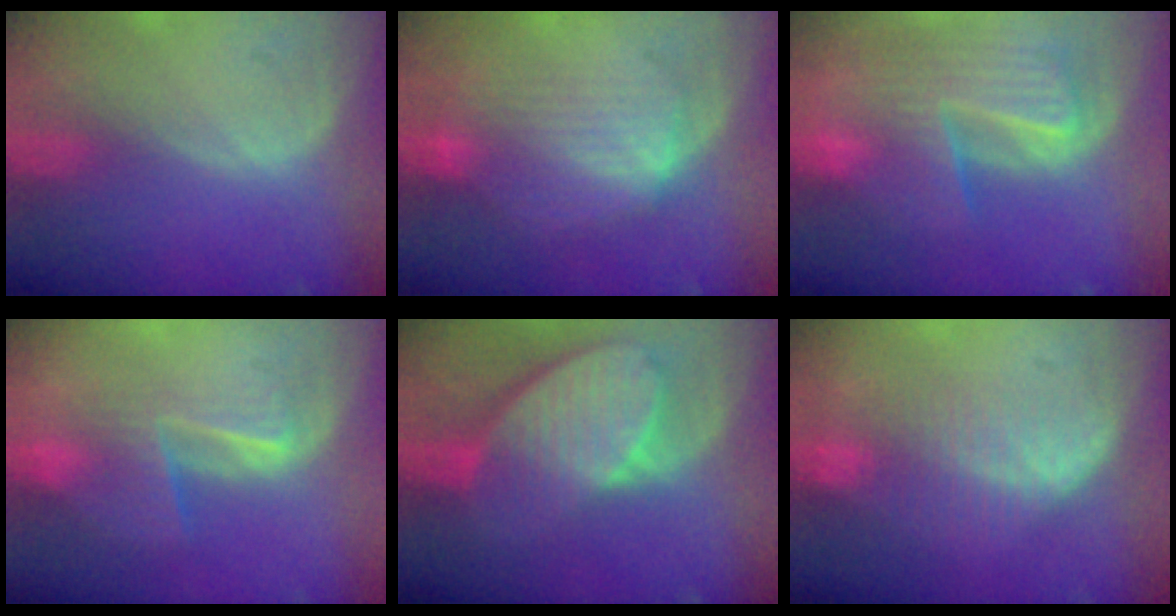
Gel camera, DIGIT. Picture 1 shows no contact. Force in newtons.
{"total": 7.6, "press": 7.4, "slide": 1.9}
{"total": 10.1, "press": 8.8, "slide": 5.0}
{"total": 6.8, "press": 5.9, "slide": 3.5}
{"total": 10.3, "press": 8.9, "slide": 5.1}
{"total": 7.3, "press": 6.7, "slide": 2.9}